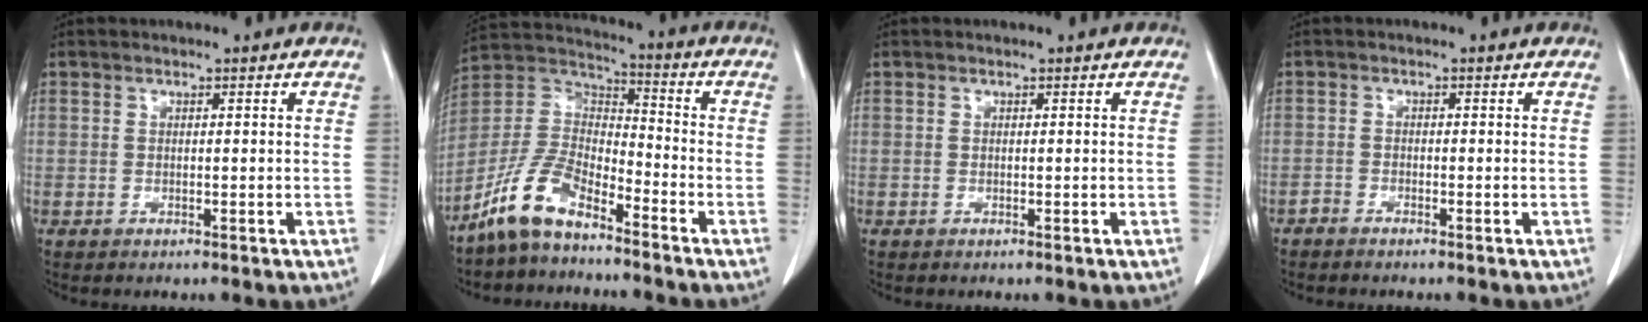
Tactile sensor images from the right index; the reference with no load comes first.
{"total": 10.6, "force": [-7.9, 3.6, 6.0], "torque": [-0.141, 0.016, -0.161]}
{"total": 0.0}
{"total": 1.0, "force": [-0.9, 0.1, 0.3], "torque": [-0.007, 0.000, -0.019]}